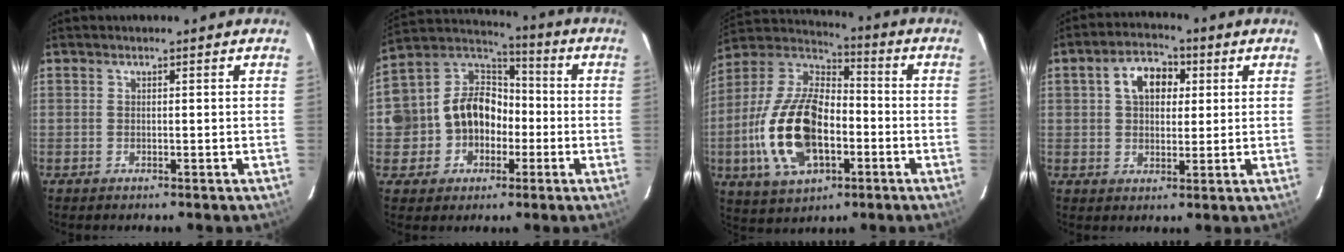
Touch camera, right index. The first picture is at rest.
{"total": 14.7, "force": [-2.8, 13.1, 6.0], "torque": [-0.157, 0.057, -0.036]}
{"total": 20.7, "force": [-5.3, 11.3, 16.6], "torque": [-0.356, 0.001, -0.090]}
{"total": 7.8, "force": [2.3, 5.3, 5.3], "torque": [-0.092, 0.028, 0.038]}